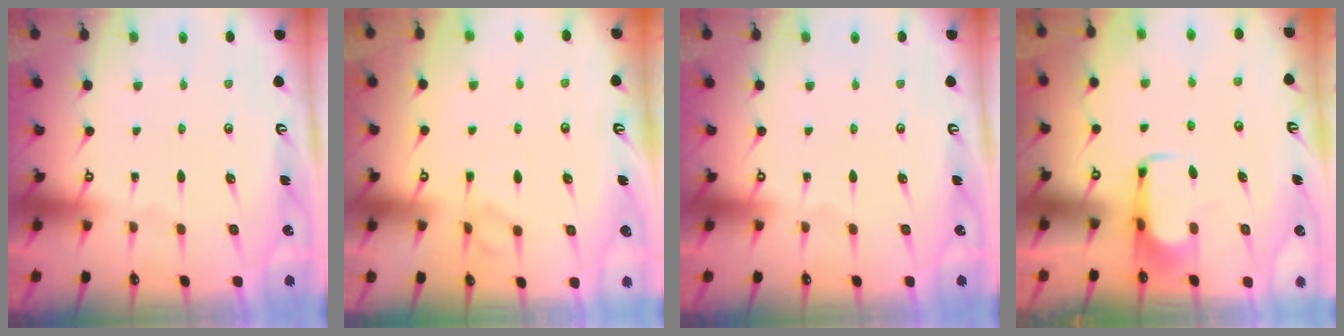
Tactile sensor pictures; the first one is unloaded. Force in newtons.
{"total": 2.1, "press": 2.0, "slide": 0.8}
{"total": 0.0}
{"total": 2.0, "press": 2.0, "slide": 0.3}